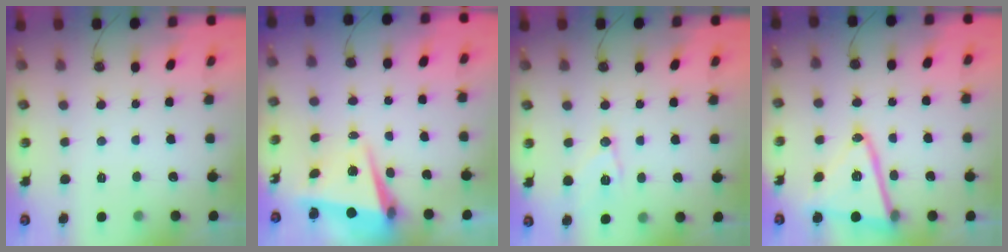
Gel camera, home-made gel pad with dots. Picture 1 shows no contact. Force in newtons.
{"total": 8.0, "press": 7.2, "slide": 3.6}
{"total": 10.0, "press": 10.0, "slide": 0.8}
{"total": 15.9, "press": 15.6, "slide": 2.9}